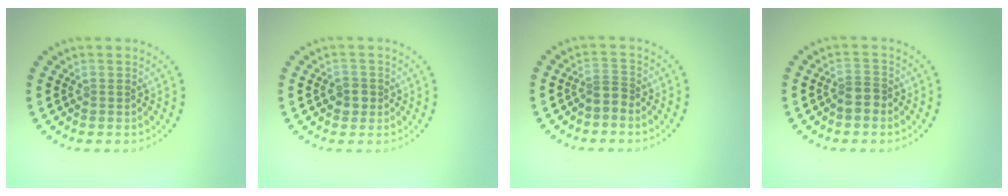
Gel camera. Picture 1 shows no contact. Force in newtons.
{"total": 1.6, "press": 1.5, "slide": 0.6}
{"total": 1.5, "press": 1.0, "slide": 1.1}
{"total": 2.0, "press": 1.7, "slide": 1.1}